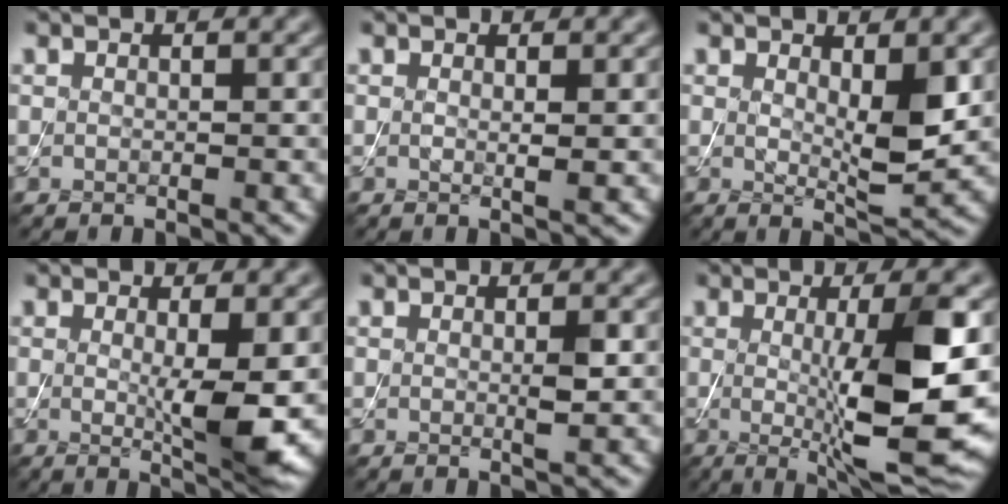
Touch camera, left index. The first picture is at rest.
{"total": 0.9, "force": [0.2, 0.1, 0.8], "torque": [-0.015, -0.005, 0.001]}
{"total": 3.5, "force": [0.7, 0.9, 3.3], "torque": [-0.056, -0.012, 0.017]}
{"total": 4.4, "force": [0.0, 0.6, 4.3], "torque": [-0.067, -0.013, 0.004]}
{"total": 1.2, "force": [0.0, 0.1, 1.2], "torque": [-0.020, -0.002, -0.002]}
{"total": 10.2, "force": [-0.3, 2.0, 10.0], "torque": [-0.143, -0.017, 0.005]}